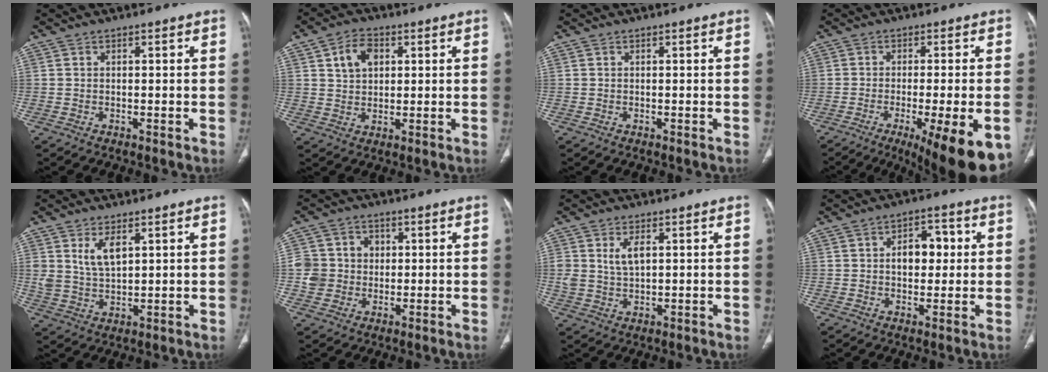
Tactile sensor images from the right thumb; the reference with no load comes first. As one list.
[{"total": 6.3, "force": [2.3, 4.4, 3.9], "torque": [-0.049, -0.002, 0.040]}, {"total": 0.0}, {"total": 17.1, "force": [-8.5, 3.7, 14.4], "torque": [-0.155, -0.004, -0.117]}, {"total": 6.3, "force": [2.7, 3.4, 4.6], "torque": [-0.079, -0.016, 0.062]}, {"total": 8.0, "force": [0.1, 7.6, 2.4], "torque": [-0.019, 0.015, 0.003]}, {"total": 4.8, "force": [1.5, 2.7, 3.6], "torque": [-0.065, -0.005, 0.034]}, {"total": 7.5, "force": [1.0, 4.9, 5.6], "torque": [-0.055, 0.015, 0.012]}]